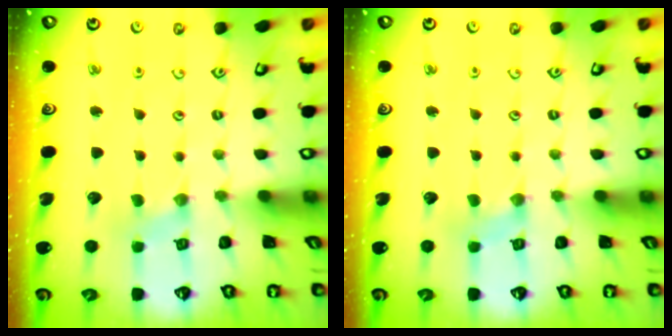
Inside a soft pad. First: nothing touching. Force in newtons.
{"total": 0.0}